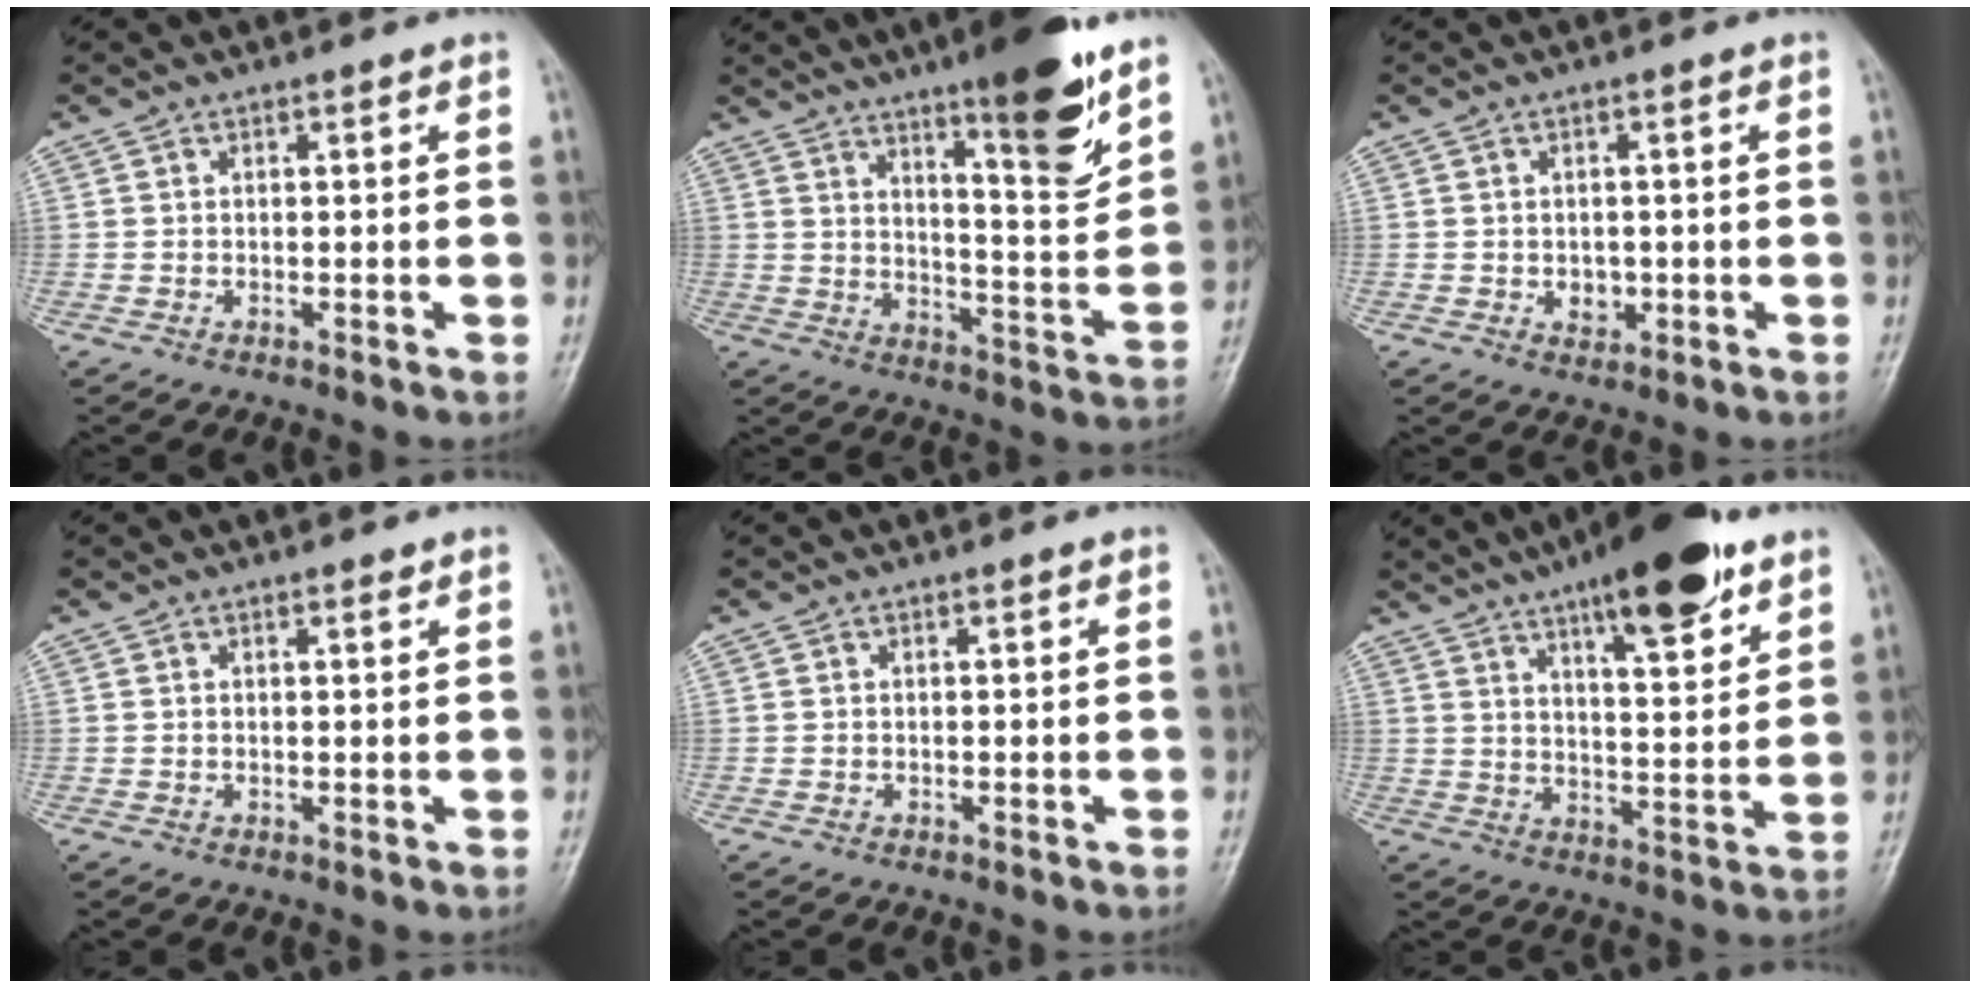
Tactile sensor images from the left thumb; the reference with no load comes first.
{"total": 14.7, "force": [9.7, 2.5, 10.8], "torque": [-0.138, -0.070, 0.151]}
{"total": 2.7, "force": [-0.4, 2.2, 1.6], "torque": [-0.011, 0.001, 0.000]}
{"total": 0.9, "force": [0.7, 0.2, 0.6], "torque": [-0.009, -0.004, 0.010]}
{"total": 0.0}
{"total": 17.6, "force": [11.0, 4.9, 12.8], "torque": [-0.167, -0.049, 0.172]}